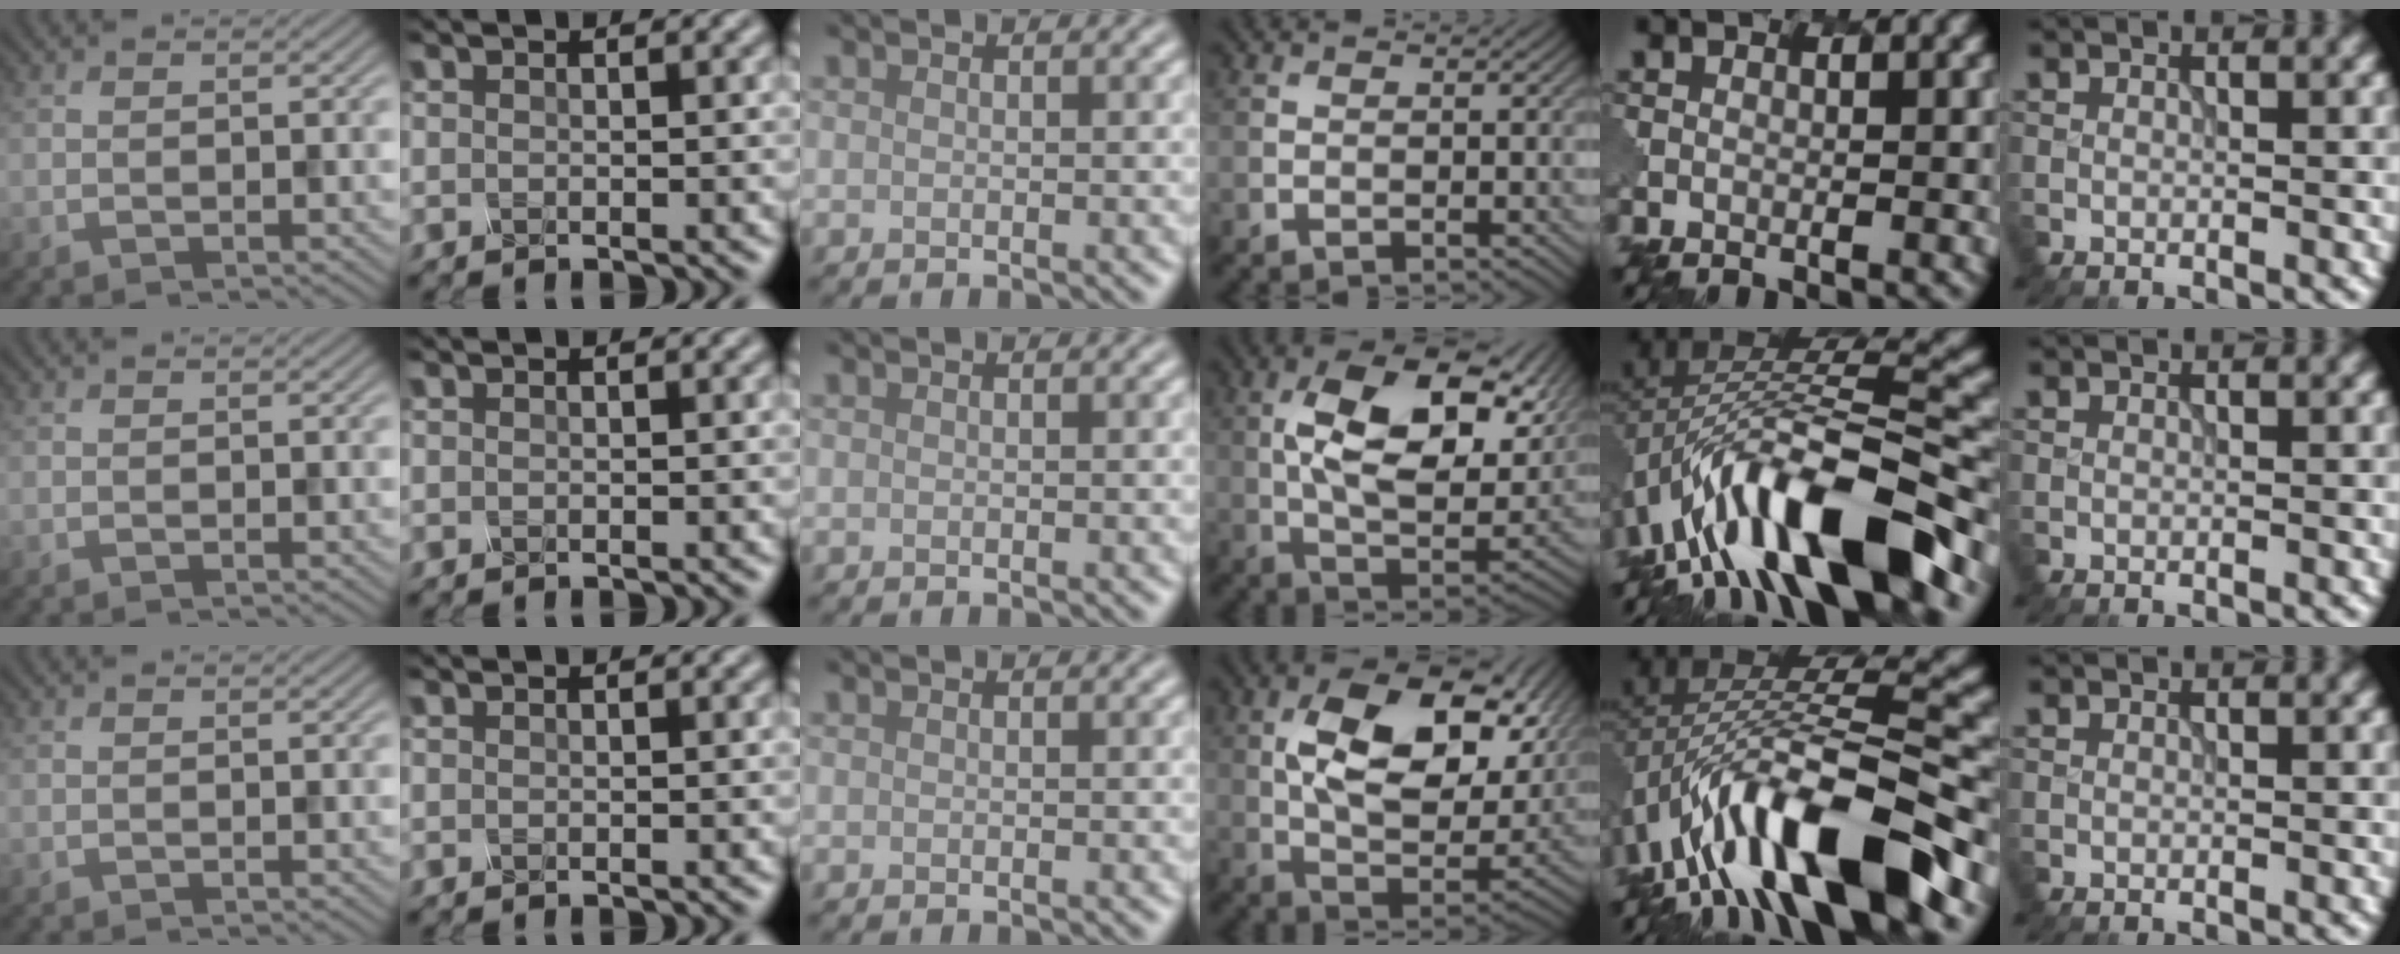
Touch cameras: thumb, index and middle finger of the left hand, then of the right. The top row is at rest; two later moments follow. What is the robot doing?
{"motion": "unscrew", "object": "spray bottle"}